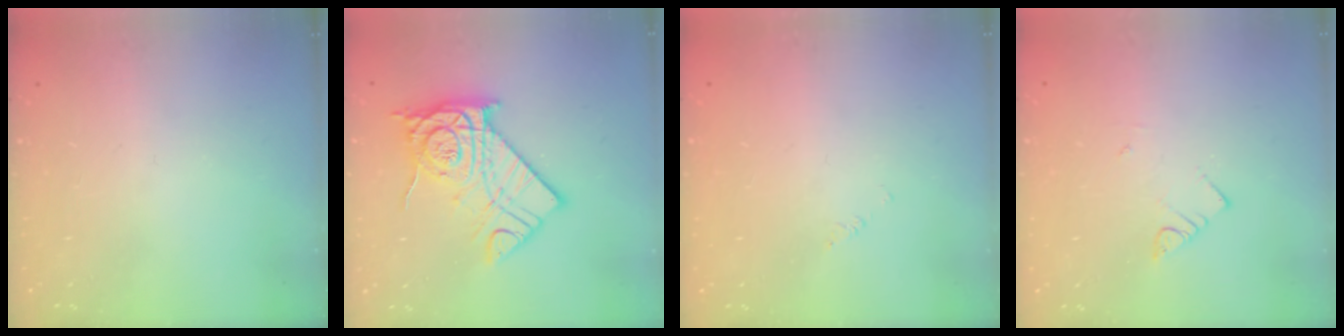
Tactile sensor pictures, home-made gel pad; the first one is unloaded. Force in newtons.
{"total": 16.8, "press": 16.8, "slide": 0.6}
{"total": 1.7, "press": 1.7, "slide": 0.3}
{"total": 3.2, "press": 3.2, "slide": 0.3}